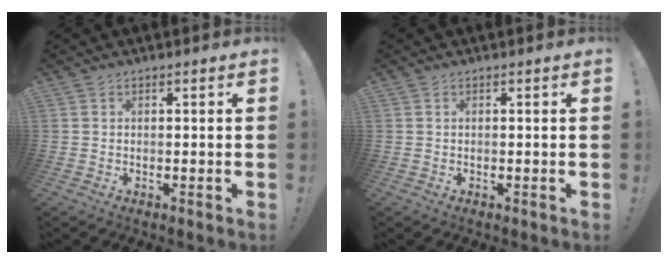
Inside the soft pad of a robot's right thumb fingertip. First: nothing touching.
{"total": 0.0}